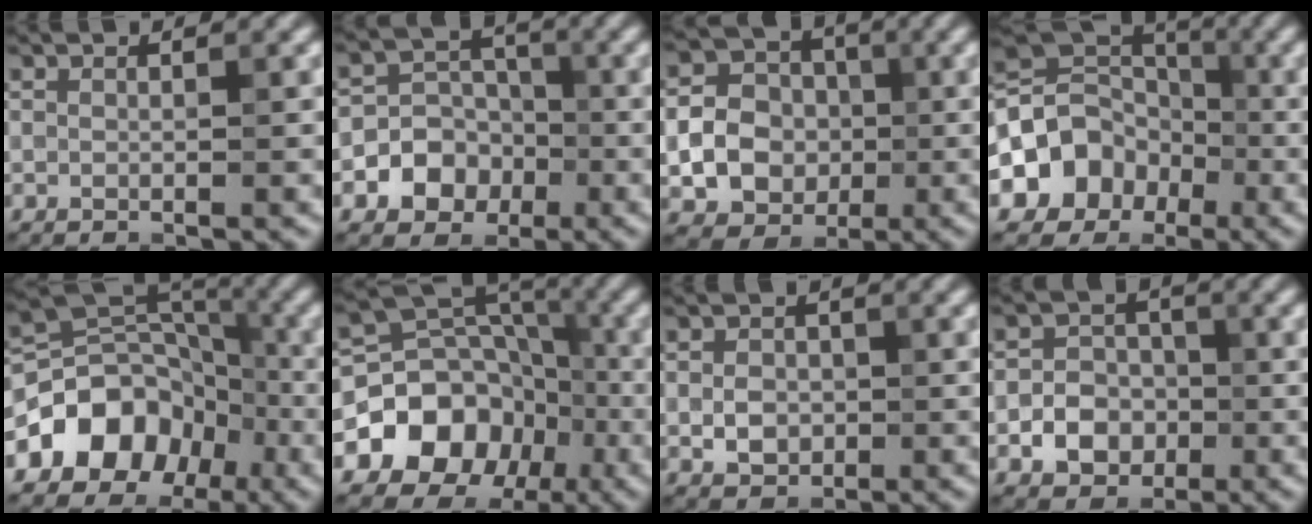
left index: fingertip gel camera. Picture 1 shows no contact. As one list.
[{"total": 6.2, "force": [-2.3, 5.4, 1.9], "torque": [-0.010, 0.011, -0.063]}, {"total": 8.3, "force": [-1.3, 7.1, 4.0], "torque": [-0.070, -0.007, -0.039]}, {"total": 8.7, "force": [-2.6, 7.1, 4.2], "torque": [-0.067, 0.015, -0.063]}, {"total": 8.6, "force": [-3.7, 6.5, 4.4], "torque": [-0.063, 0.022, -0.076]}, {"total": 10.9, "force": [-4.1, 8.8, 4.8], "torque": [-0.088, 0.014, -0.091]}, {"total": 2.4, "force": [-0.4, 1.8, 1.4], "torque": [-0.027, 0.002, -0.010]}, {"total": 4.2, "force": [-1.5, 3.4, 1.9], "torque": [-0.006, 0.004, -0.042]}]